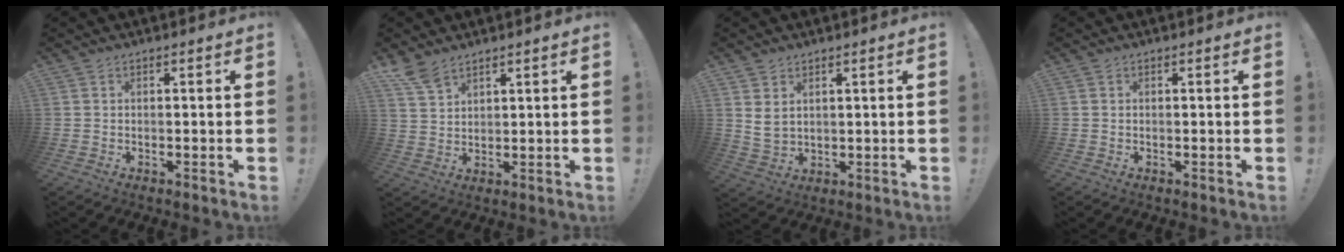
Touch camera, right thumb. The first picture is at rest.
{"total": 6.5, "force": [5.1, 2.7, 2.9], "torque": [-0.054, -0.029, 0.099]}
{"total": 4.7, "force": [2.7, 3.1, 2.3], "torque": [-0.036, -0.012, 0.053]}
{"total": 0.0}